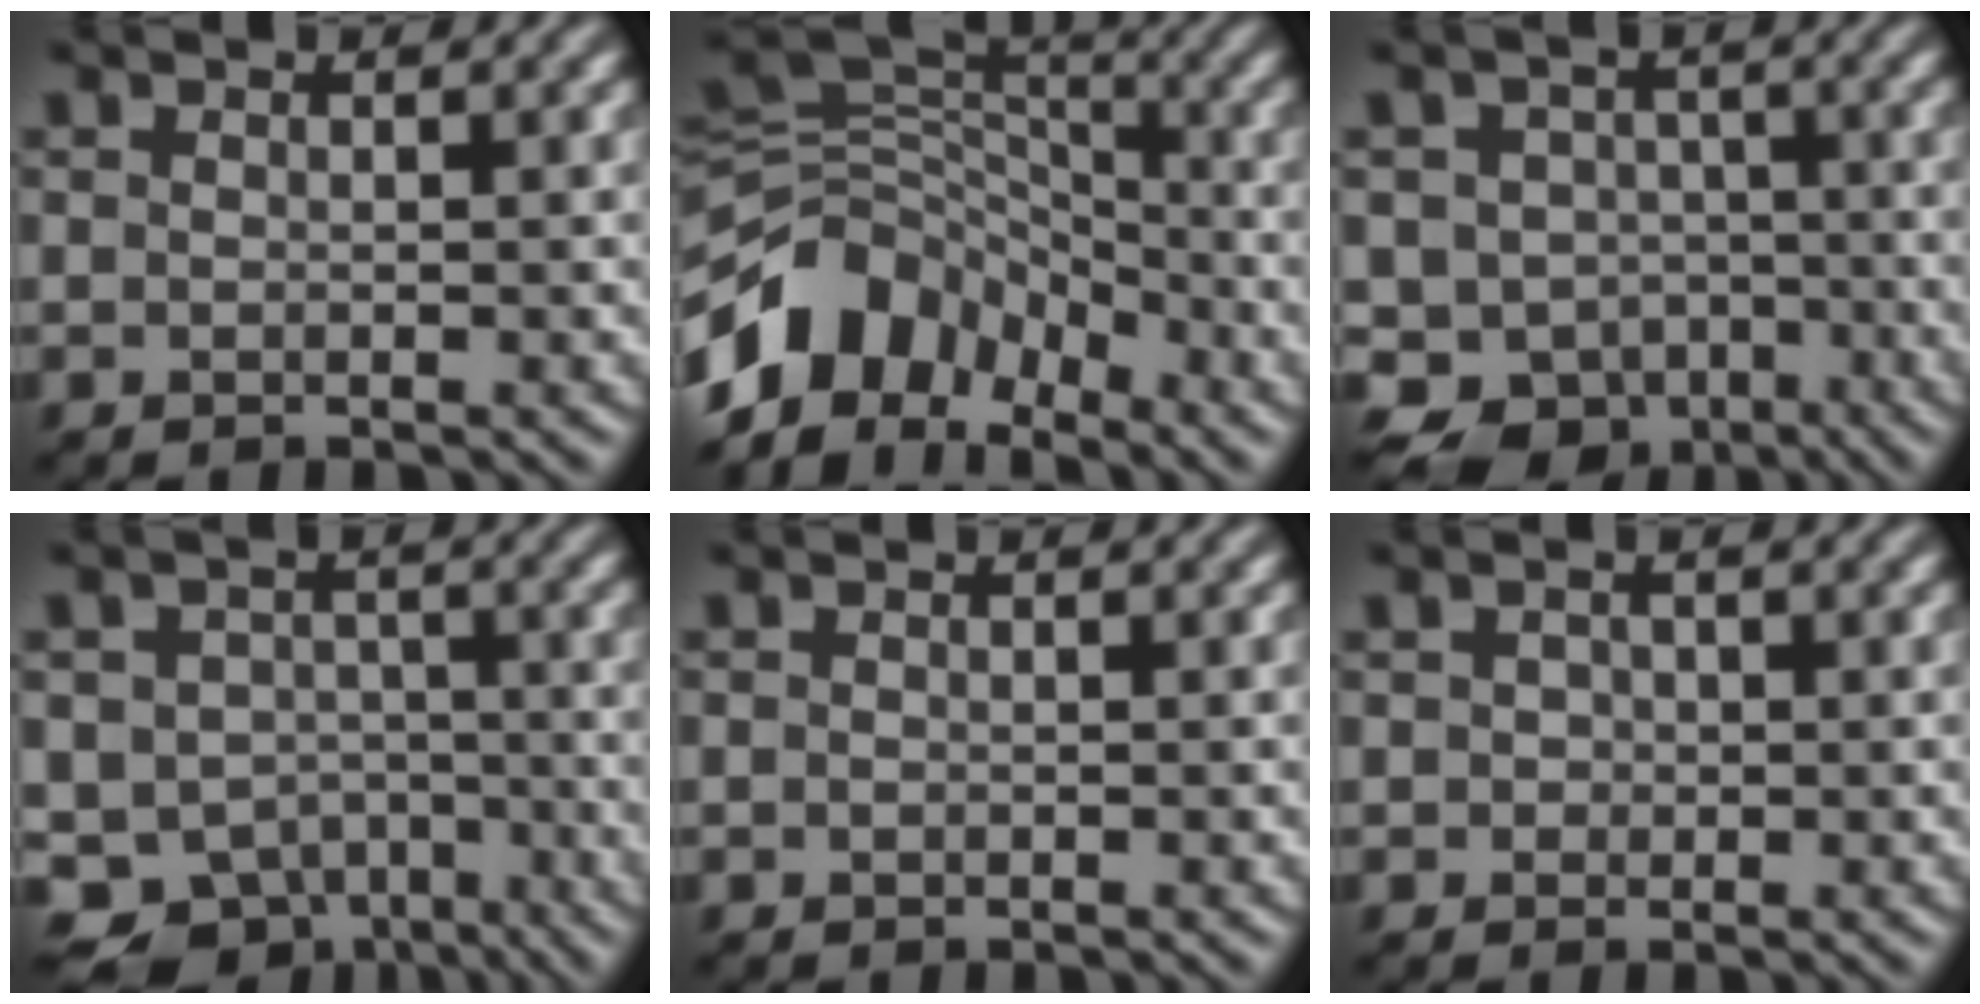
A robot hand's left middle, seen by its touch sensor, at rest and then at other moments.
{"total": 9.5, "force": [-5.2, 6.1, 5.0], "torque": [-0.089, 0.010, -0.116]}
{"total": 9.7, "force": [-5.7, 7.6, 2.3], "torque": [-0.008, -0.014, -0.099]}
{"total": 7.5, "force": [-5.0, 5.0, 2.4], "torque": [-0.027, -0.011, -0.084]}
{"total": 0.0}
{"total": 1.0, "force": [0.1, 0.9, 0.4], "torque": [-0.007, 0.000, 0.000]}